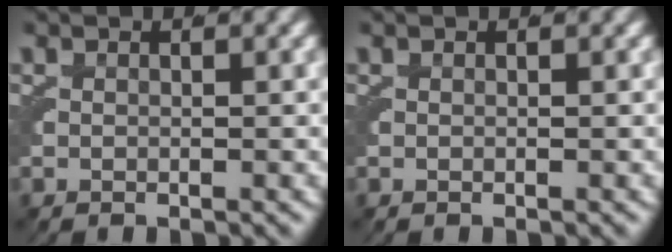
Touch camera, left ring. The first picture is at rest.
{"total": 0.0}